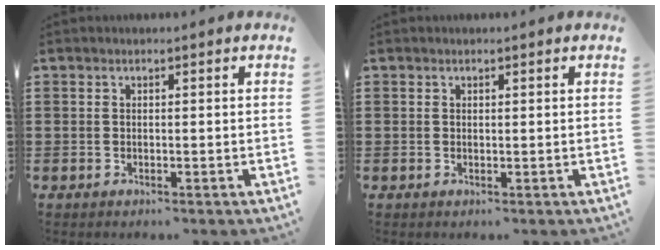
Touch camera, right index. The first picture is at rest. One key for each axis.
{"total": 0.0}